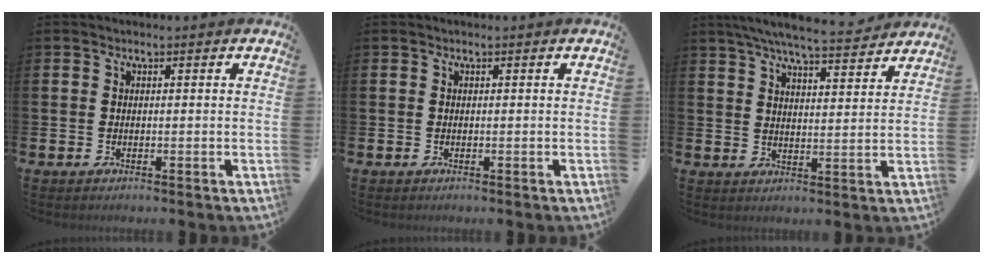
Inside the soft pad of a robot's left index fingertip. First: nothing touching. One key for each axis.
{"total": 0.0}
{"total": 7.1, "fx": 6.6, "fy": 0.6, "fz": 2.5, "tx": -0.055, "ty": -0.038, "tz": 0.115}